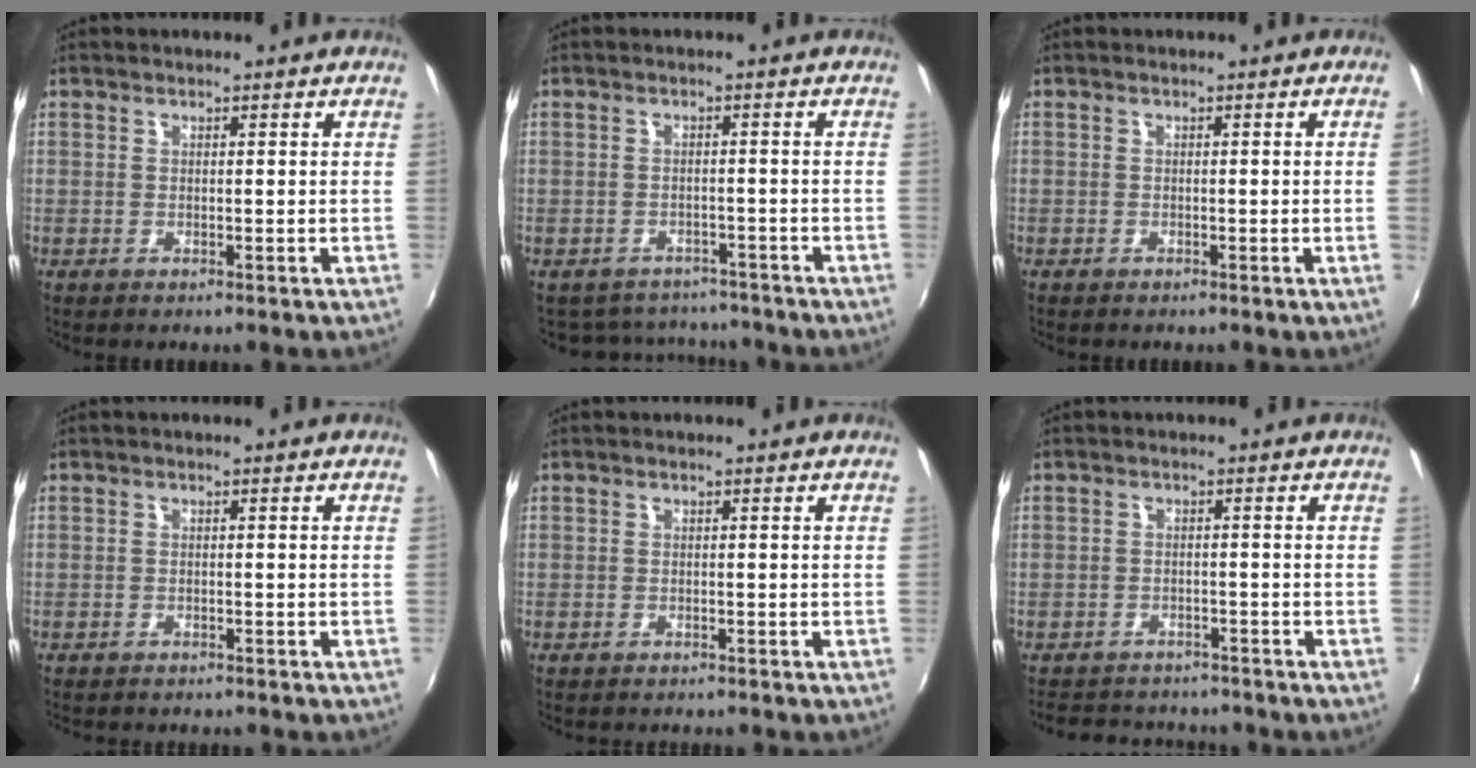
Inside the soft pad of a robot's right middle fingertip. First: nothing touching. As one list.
[{"total": 8.8, "force": [-7.9, 3.6, 1.6], "torque": [-0.044, 0.006, -0.106]}, {"total": 0.9, "force": [-0.1, -0.6, 0.7], "torque": [-0.006, -0.005, -0.003]}, {"total": 2.9, "force": [-2.7, 0.7, 0.9], "torque": [-0.025, -0.013, -0.041]}, {"total": 1.4, "force": [-1.4, 0.4, 0.2], "torque": [-0.009, -0.009, -0.021]}, {"total": 8.3, "force": [-7.2, 3.7, 1.8], "torque": [-0.051, 0.017, -0.105]}]